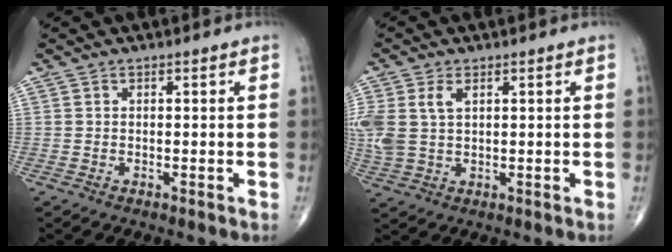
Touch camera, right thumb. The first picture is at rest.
{"total": 8.0, "force": [2.1, 4.9, 6.0], "torque": [-0.154, 0.009, 0.051]}